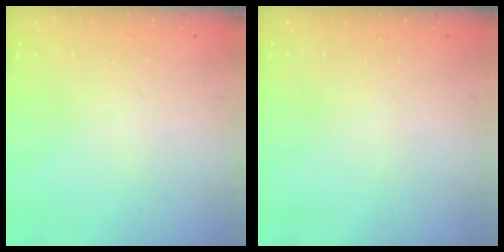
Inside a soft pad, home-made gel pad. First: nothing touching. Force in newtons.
{"total": 0.0}